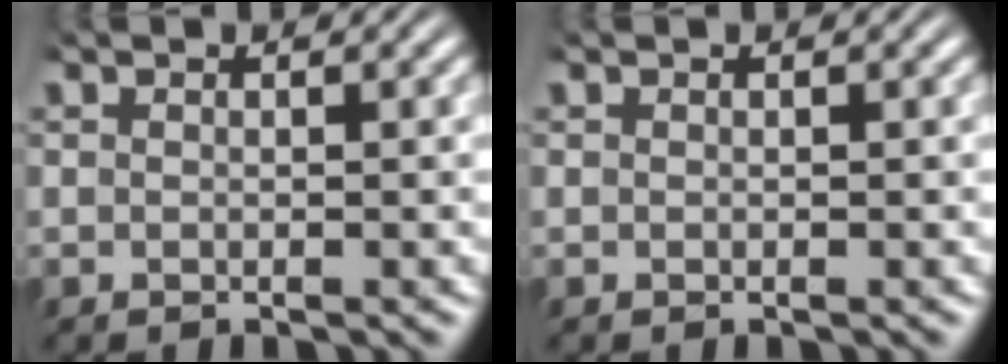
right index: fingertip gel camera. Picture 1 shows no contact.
{"total": 0.0}